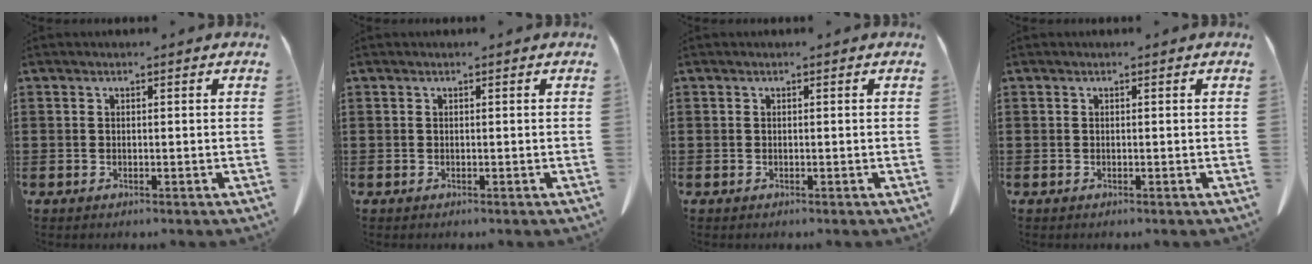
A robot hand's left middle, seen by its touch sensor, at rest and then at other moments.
{"total": 0.0}
{"total": 0.0}
{"total": 0.0}